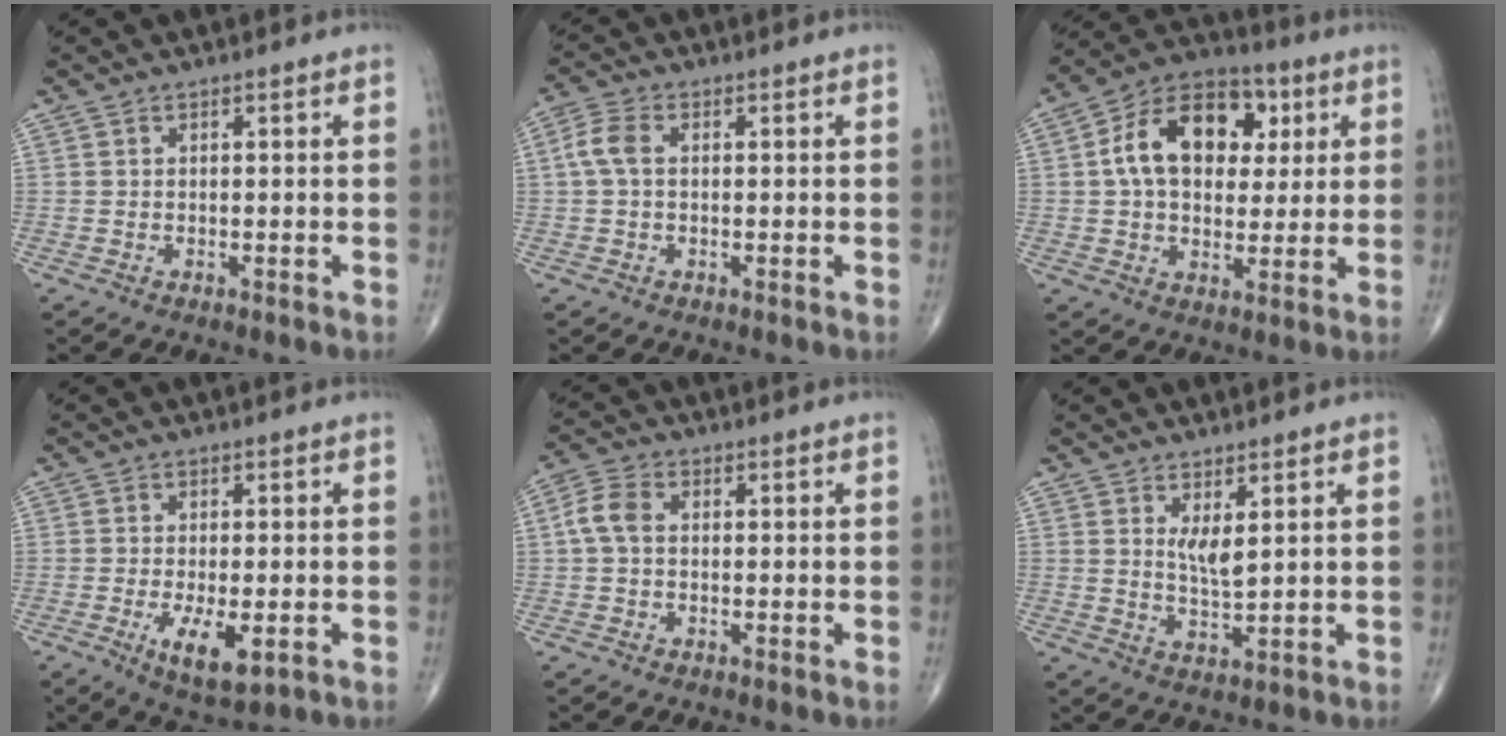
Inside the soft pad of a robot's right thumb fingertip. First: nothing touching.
{"total": 4.4, "force": [0.4, 2.7, 3.4], "torque": [-0.083, 0.013, 0.003]}
{"total": 17.1, "force": [3.9, 11.5, 12.0], "torque": [-0.166, 0.012, 0.056]}
{"total": 7.2, "force": [-2.2, 2.6, 6.4], "torque": [-0.111, -0.016, -0.029]}
{"total": 4.9, "force": [0.3, 3.4, 3.6], "torque": [-0.079, 0.015, -0.001]}
{"total": 3.9, "force": [1.7, 1.1, 3.4], "torque": [-0.060, -0.020, 0.036]}